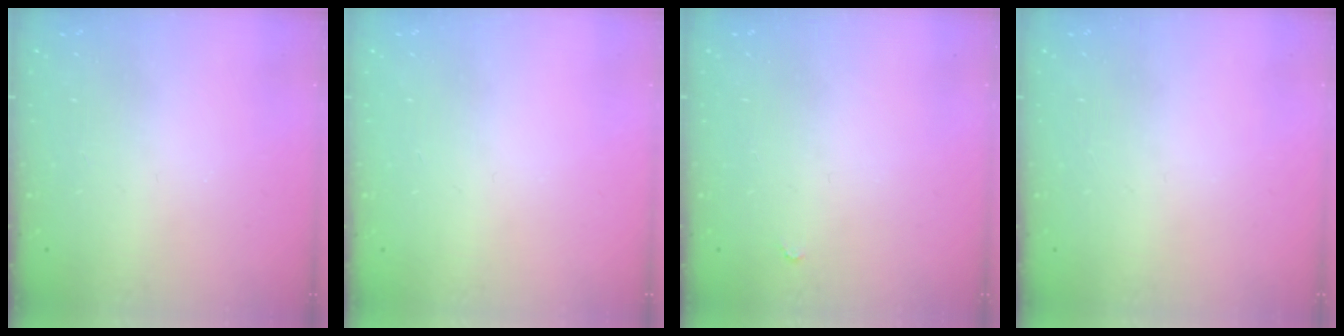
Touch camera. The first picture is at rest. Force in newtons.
{"total": 0.0}
{"total": 2.8, "press": 2.8, "slide": 0.4}
{"total": 0.0}